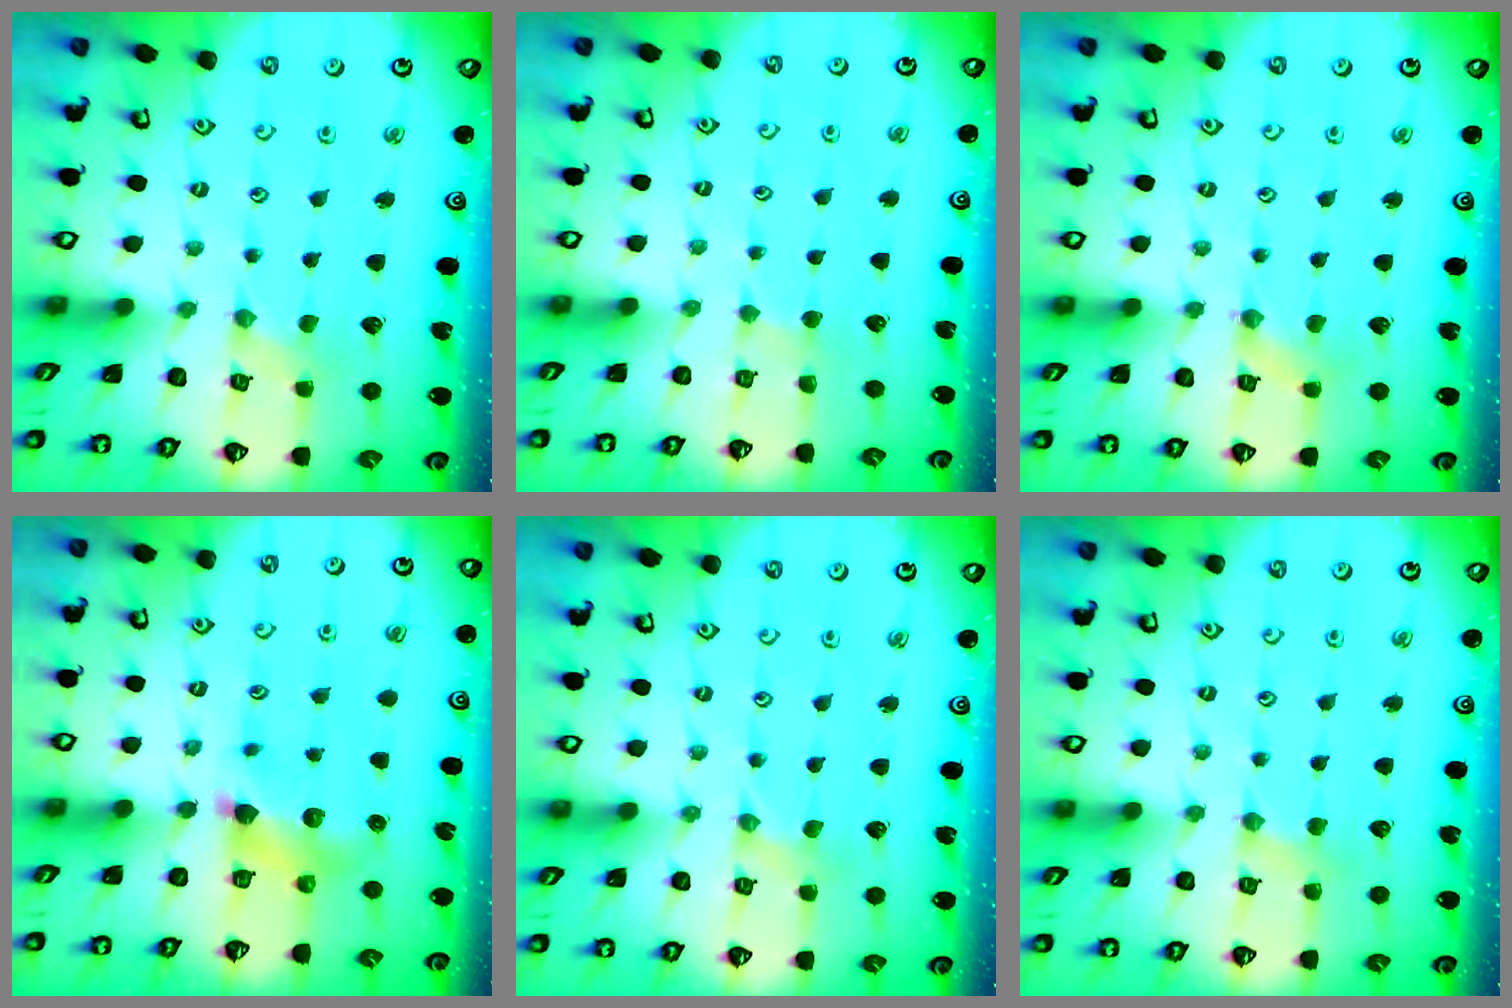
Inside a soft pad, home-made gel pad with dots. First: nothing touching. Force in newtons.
{"total": 2.0, "press": 2.0, "slide": 0.4}
{"total": 1.4, "press": 1.4, "slide": 0.2}
{"total": 6.1, "press": 6.0, "slide": 0.5}
{"total": 0.7, "press": 0.7, "slide": 0.1}
{"total": 2.8, "press": 2.8, "slide": 0.4}